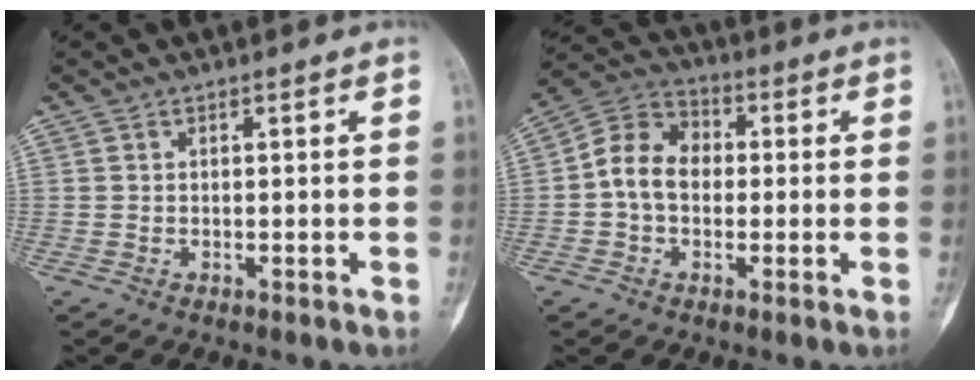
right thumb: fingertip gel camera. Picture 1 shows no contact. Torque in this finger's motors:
{"motor_torque": [0.10, 0.11, 0.47, -0.56, 0.05]}